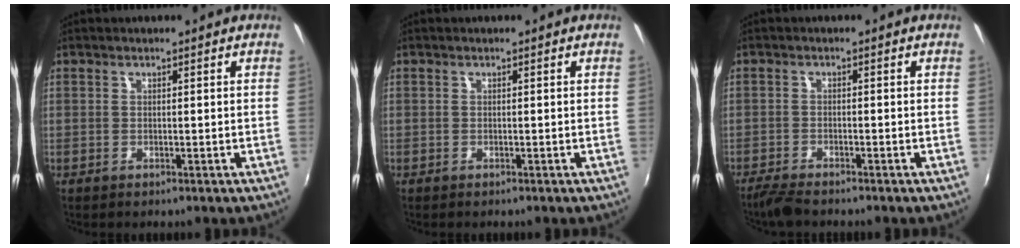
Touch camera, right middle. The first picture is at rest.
{"total": 0.0}
{"total": 4.0, "force": [-3.7, 0.4, 1.6], "torque": [-0.049, -0.016, -0.070]}